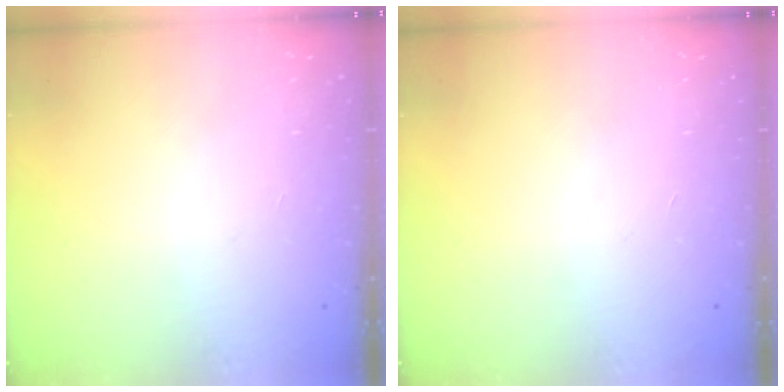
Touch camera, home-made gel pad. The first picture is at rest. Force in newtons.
{"total": 0.0}